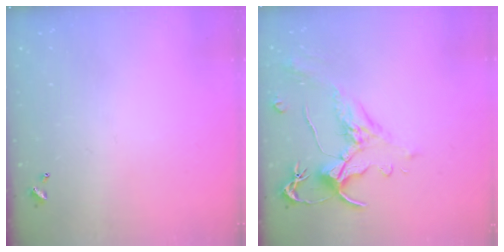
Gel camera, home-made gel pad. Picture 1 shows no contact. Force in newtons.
{"total": 1.6, "press": 1.1, "slide": 1.2}